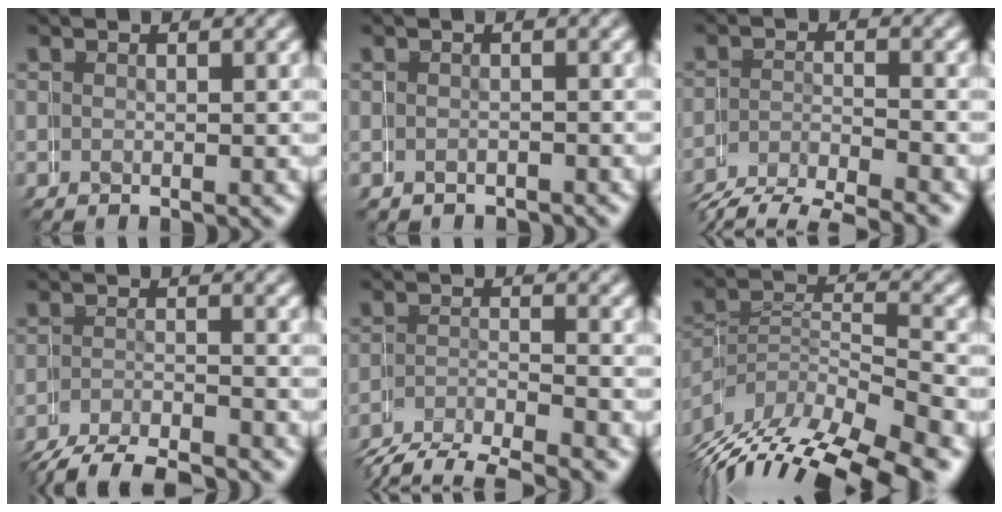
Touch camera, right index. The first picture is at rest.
{"total": 1.2, "force": [-0.4, -0.1, -1.1], "torque": [0.014, 0.003, -0.007]}
{"total": 2.3, "force": [-2.0, 1.2, 0.2], "torque": [-0.012, 0.000, -0.040]}
{"total": 4.4, "force": [-4.0, 1.8, 0.5], "torque": [-0.016, -0.010, -0.062]}
{"total": 2.8, "force": [-2.2, 1.7, 0.4], "torque": [-0.010, 0.001, -0.045]}
{"total": 7.7, "force": [-4.6, 4.9, 3.8], "torque": [-0.076, -0.017, -0.066]}